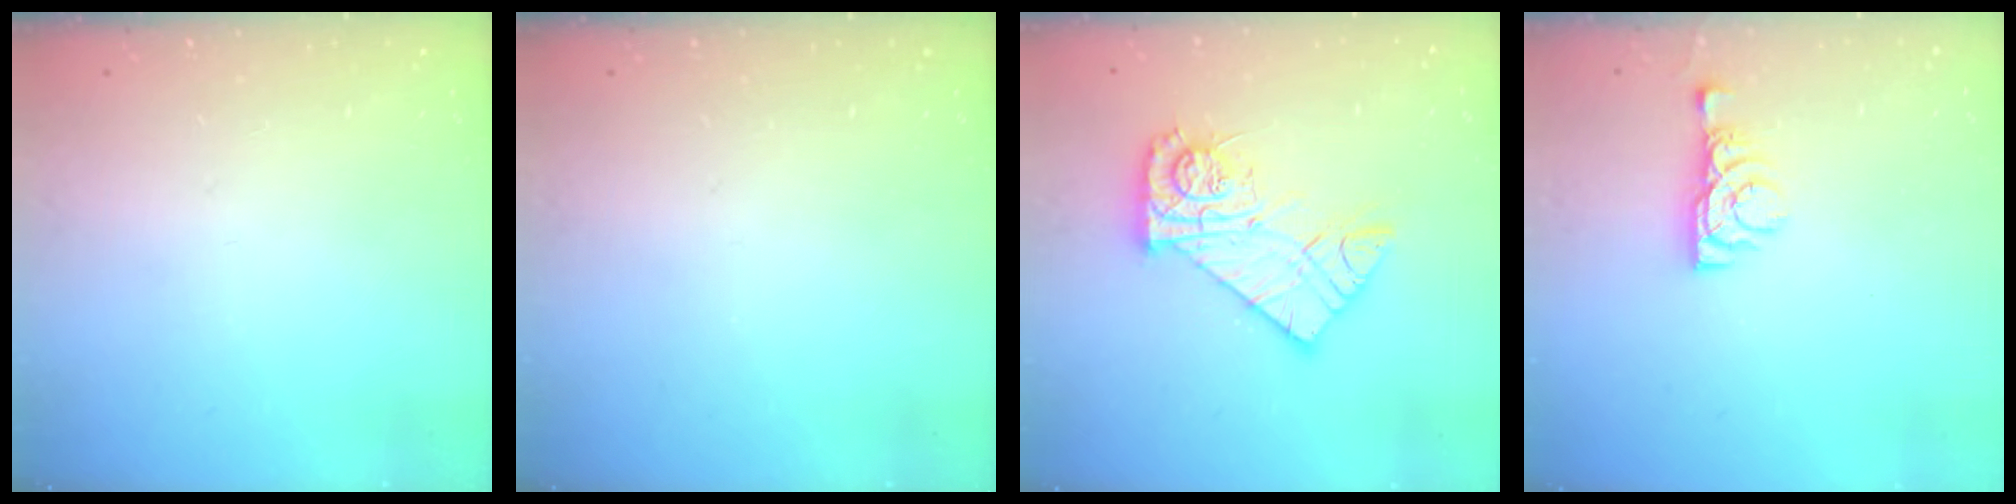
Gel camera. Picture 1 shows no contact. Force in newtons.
{"total": 0.0}
{"total": 14.6, "press": 14.6, "slide": 1.4}
{"total": 5.6, "press": 5.5, "slide": 0.8}